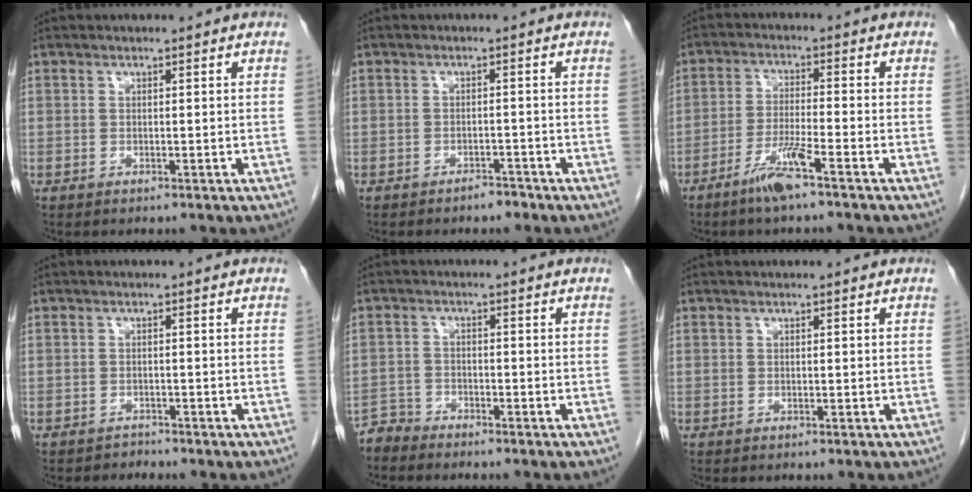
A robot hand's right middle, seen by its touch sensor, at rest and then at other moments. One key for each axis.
{"total": 1.6, "fx": -1.4, "fy": 0.5, "fz": 0.5, "tx": -0.013, "ty": -0.001, "tz": -0.018}
{"total": 5.7, "fx": -3.8, "fy": -0.3, "fz": 4.2, "tx": -0.086, "ty": -0.009, "tz": -0.079}
{"total": 1.2, "fx": -1.1, "fy": 0.1, "fz": -0.5, "tx": 0.003, "ty": -0.006, "tz": -0.019}
{"total": 2.7, "fx": -2.5, "fy": 0.4, "fz": -0.8, "tx": 0.020, "ty": -0.008, "tz": -0.050}
{"total": 0.0}